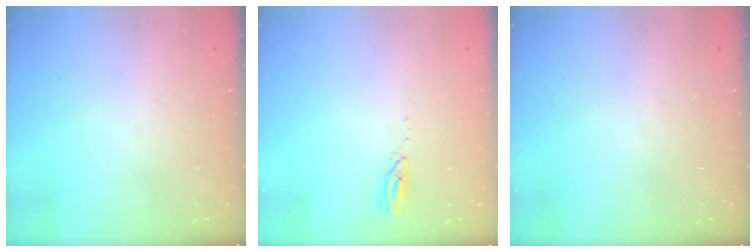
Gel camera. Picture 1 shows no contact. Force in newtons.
{"total": 2.8, "press": 2.8, "slide": 0.4}
{"total": 0.0}